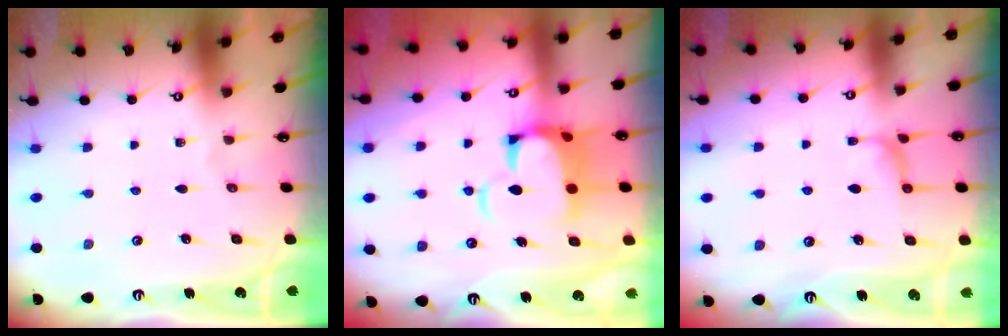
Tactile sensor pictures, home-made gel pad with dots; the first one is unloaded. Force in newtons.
{"total": 6.9, "press": 6.8, "slide": 1.4}
{"total": 1.7, "press": 1.7, "slide": 0.4}